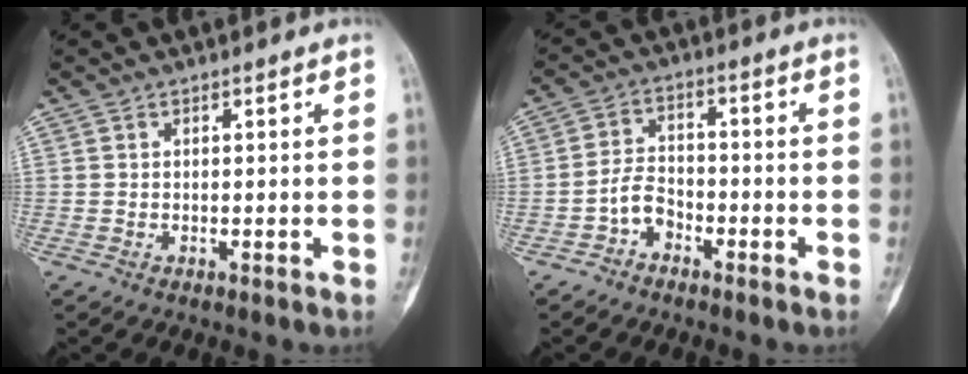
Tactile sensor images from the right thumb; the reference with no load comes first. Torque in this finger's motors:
{"motor_torque": [0.49, 0.28, 0.64, -0.36, 0.13]}